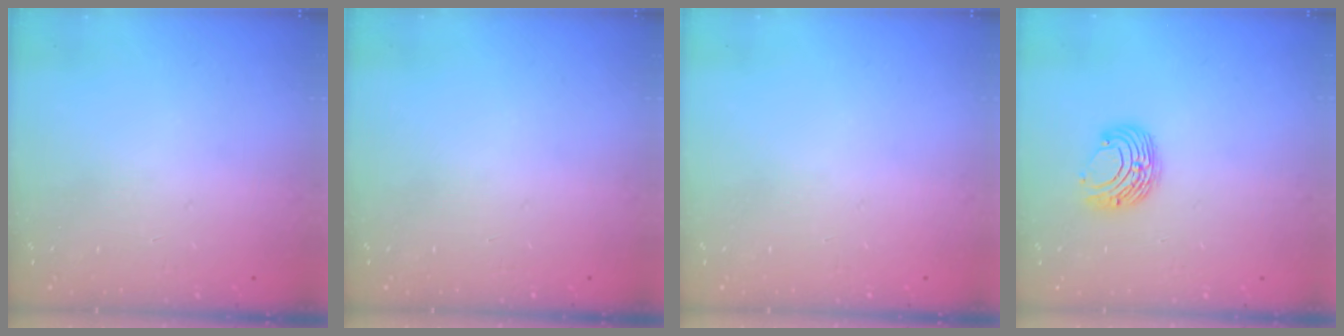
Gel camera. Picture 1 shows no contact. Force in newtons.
{"total": 0.0}
{"total": 0.0}
{"total": 8.2, "press": 8.2, "slide": 0.6}